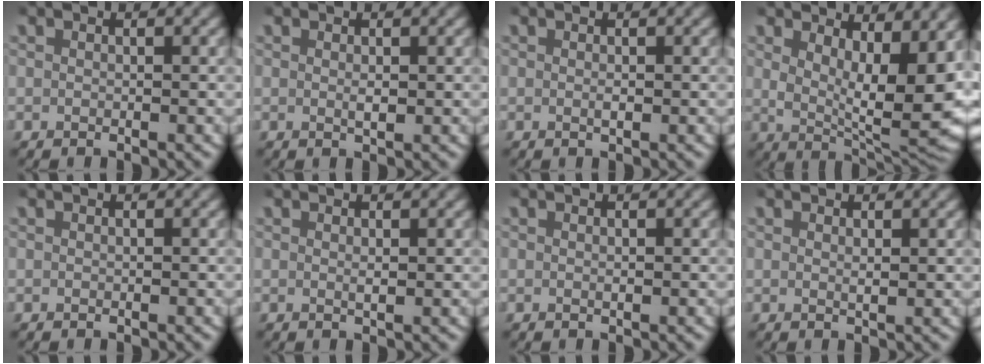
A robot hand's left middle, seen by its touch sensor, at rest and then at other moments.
{"total": 0.8, "force": [0.2, 0.2, 0.8], "torque": [-0.015, -0.006, 0.006]}
{"total": 0.5, "force": [0.1, 0.1, 0.5], "torque": [-0.011, -0.004, 0.002]}
{"total": 9.3, "force": [2.1, 3.6, 8.3], "torque": [-0.105, -0.016, 0.041]}
{"total": 0.0}
{"total": 0.7, "force": [0.4, 0.0, 0.6], "torque": [-0.012, -0.005, 0.008]}
{"total": 0.0}
{"total": 0.7, "force": [0.5, 0.0, 0.5], "torque": [-0.010, -0.007, 0.012]}